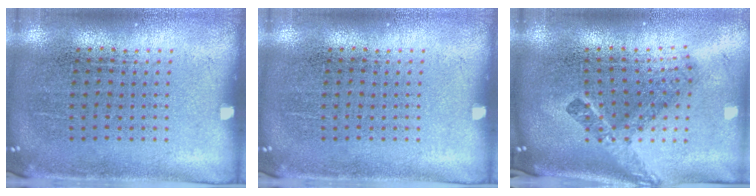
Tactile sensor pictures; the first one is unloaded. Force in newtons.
{"total": 0.0}
{"total": 2.5, "press": 1.6, "slide": 2.0}